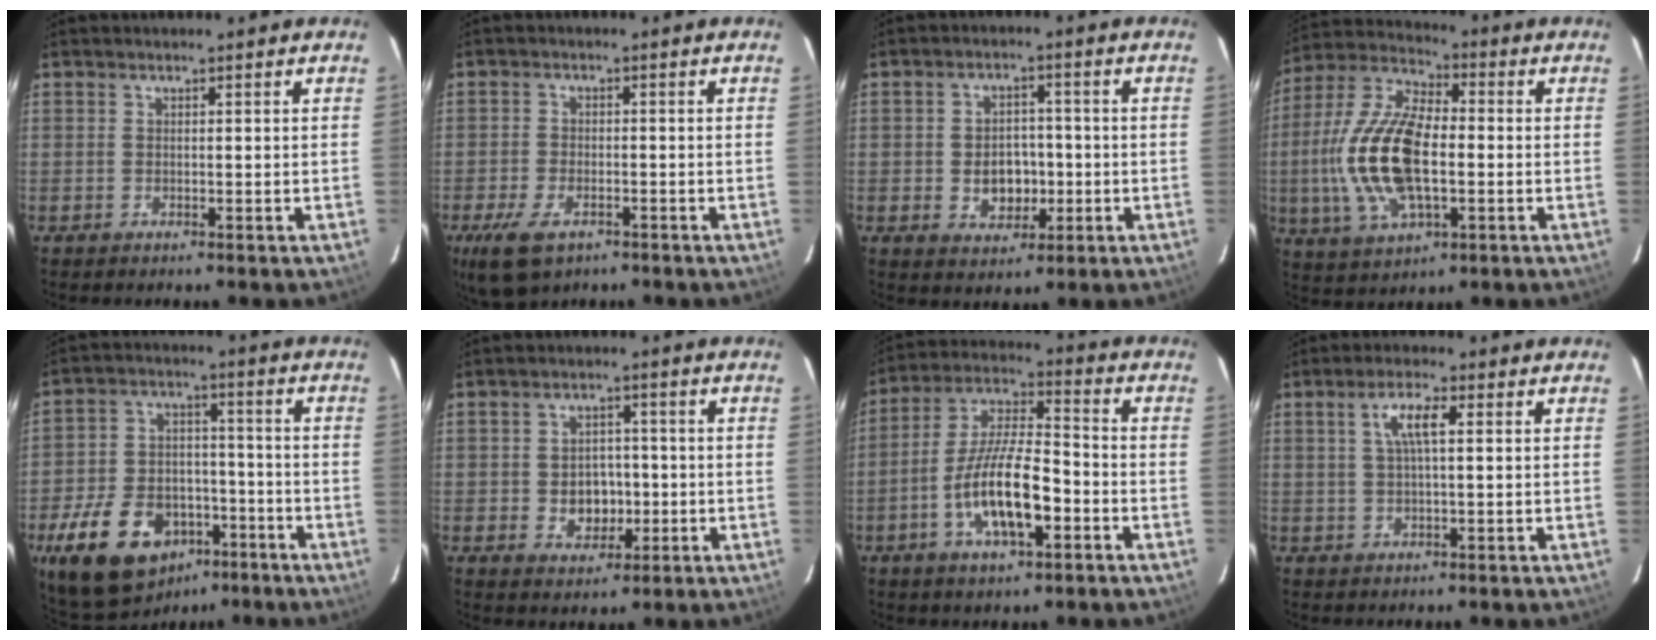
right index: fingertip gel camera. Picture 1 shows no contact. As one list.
[{"total": 8.4, "force": [-4.9, 4.4, 5.3], "torque": [-0.132, -0.020, -0.086]}, {"total": 6.4, "force": [-1.3, 4.9, 3.9], "torque": [-0.078, 0.007, -0.008]}, {"total": 18.0, "force": [-2.2, 8.5, 15.8], "torque": [-0.333, 0.006, -0.041]}, {"total": 17.9, "force": [-10.1, 11.2, 9.6], "torque": [-0.218, 0.009, -0.149]}, {"total": 5.9, "force": [-1.1, 4.8, 3.2], "torque": [-0.065, 0.009, -0.004]}, {"total": 14.0, "force": [-5.0, 4.4, 12.3], "torque": [-0.245, 0.000, -0.090]}, {"total": 4.8, "force": [1.4, 1.1, 4.4], "torque": [-0.087, 0.008, 0.027]}]